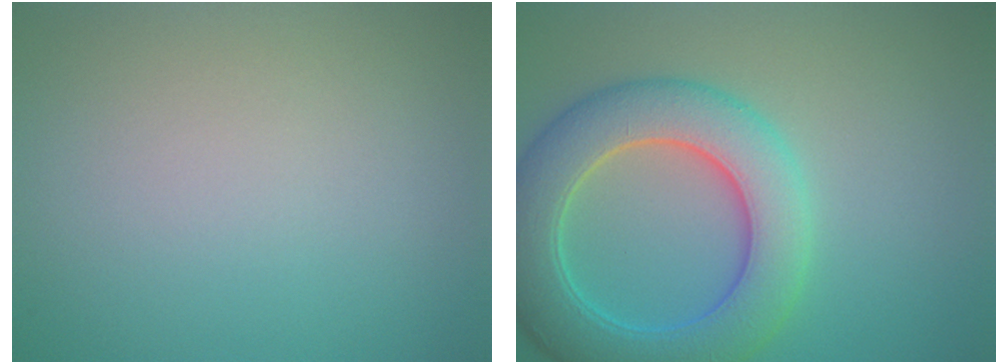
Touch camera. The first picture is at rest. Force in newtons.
{"total": 7.9, "press": 7.9, "slide": 0.3}